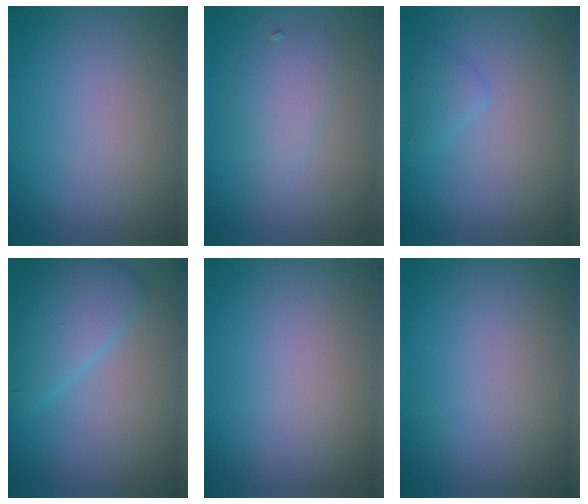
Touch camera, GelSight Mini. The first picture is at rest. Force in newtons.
{"total": 2.3, "press": 2.3, "slide": 0.2}
{"total": 1.3, "press": 1.3, "slide": 0.1}
{"total": 3.9, "press": 3.9, "slide": 0.2}
{"total": 0.0}
{"total": 0.0}